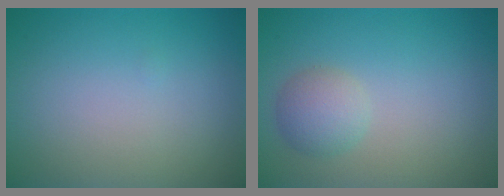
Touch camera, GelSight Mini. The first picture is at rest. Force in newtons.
{"total": 2.4, "press": 2.4, "slide": 0.0}